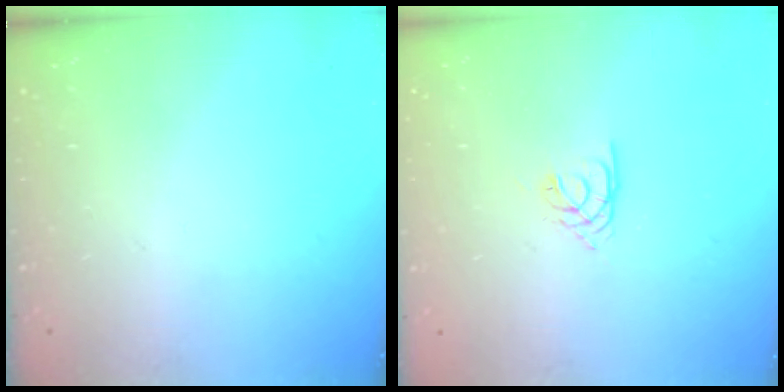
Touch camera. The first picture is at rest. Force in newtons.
{"total": 1.7, "press": 1.7, "slide": 0.4}